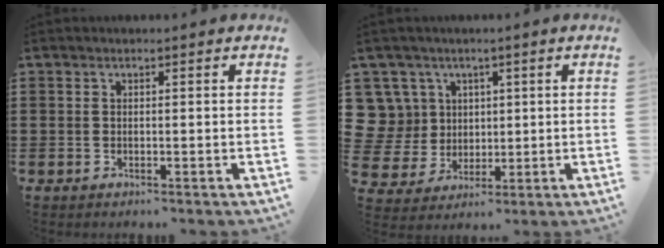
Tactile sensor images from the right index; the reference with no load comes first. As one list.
[{"total": 8.5, "force": [2.6, 7.9, 1.7], "torque": [-0.082, 0.005, 0.054]}]